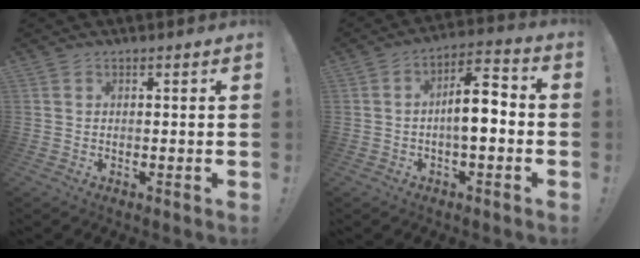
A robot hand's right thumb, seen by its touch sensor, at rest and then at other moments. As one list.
[{"total": 10.5, "force": [-1.3, 4.1, 9.6], "torque": [-0.139, 0.010, -0.023]}]